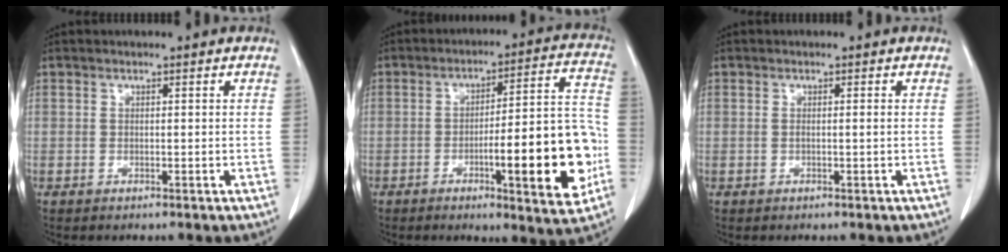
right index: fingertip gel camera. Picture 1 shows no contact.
{"total": 17.1, "force": [-4.7, 2.6, 16.2], "torque": [-0.208, 0.016, -0.060]}
{"total": 0.7, "force": [-0.1, -0.2, 0.7], "torque": [-0.013, -0.001, -0.001]}